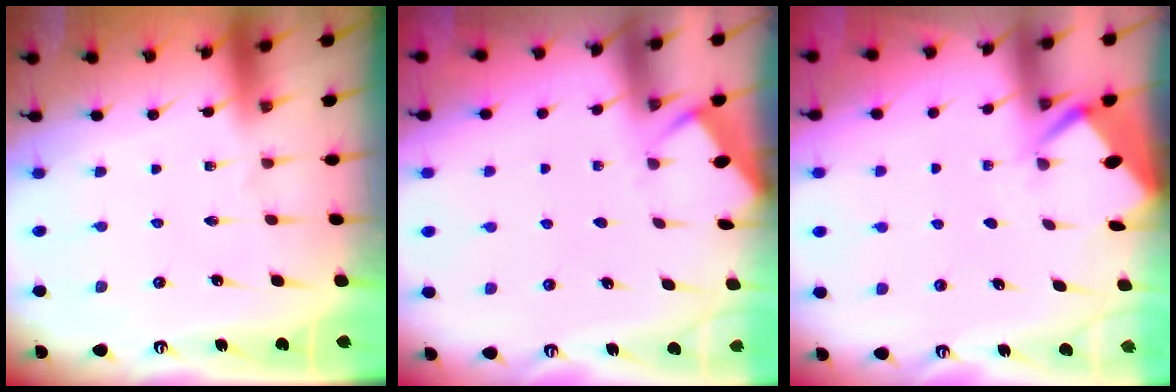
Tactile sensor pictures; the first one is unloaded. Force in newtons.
{"total": 2.5, "press": 2.5, "slide": 0.4}
{"total": 2.8, "press": 2.8, "slide": 0.4}